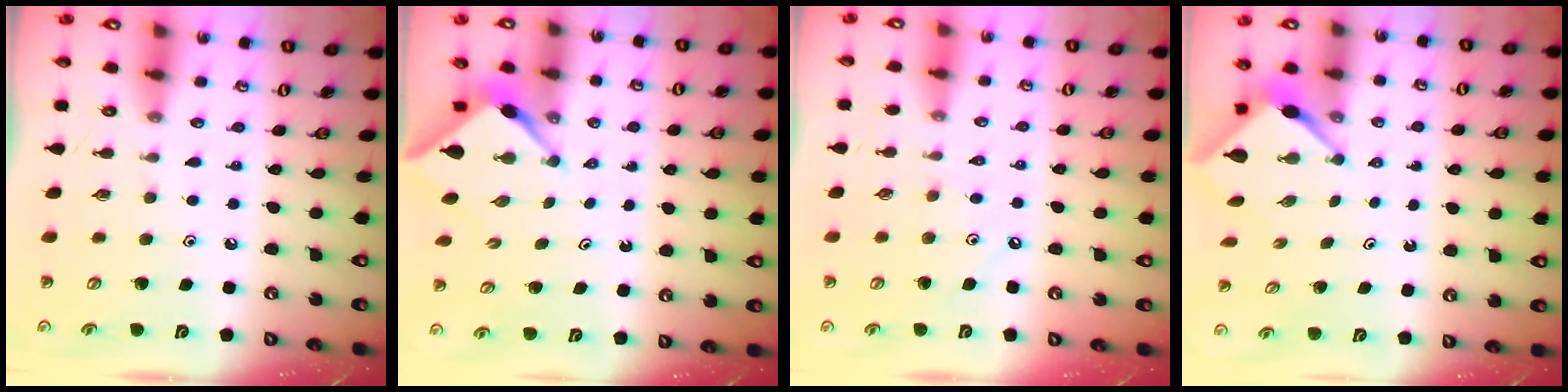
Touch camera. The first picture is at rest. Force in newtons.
{"total": 3.1, "press": 3.0, "slide": 0.4}
{"total": 4.2, "press": 4.1, "slide": 0.7}
{"total": 3.1, "press": 3.1, "slide": 0.3}